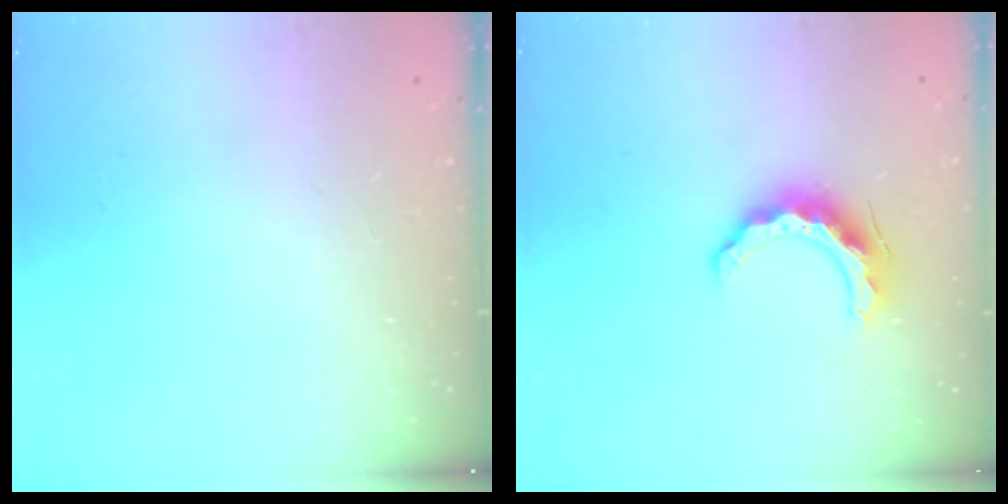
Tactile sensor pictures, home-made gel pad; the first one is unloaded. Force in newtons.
{"total": 10.7, "press": 10.7, "slide": 0.7}